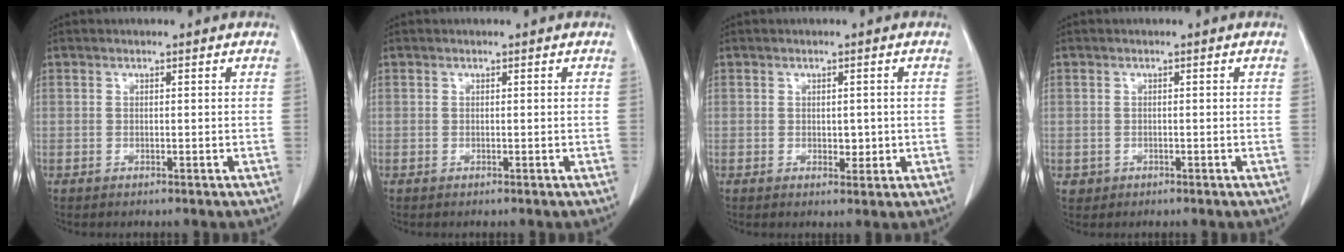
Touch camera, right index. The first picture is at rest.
{"total": 0.0}
{"total": 2.3, "force": [-0.1, 1.5, 1.7], "torque": [-0.020, -0.002, 0.004]}
{"total": 1.4, "force": [-0.2, 1.4, 0.0], "torque": [0.004, 0.005, -0.003]}